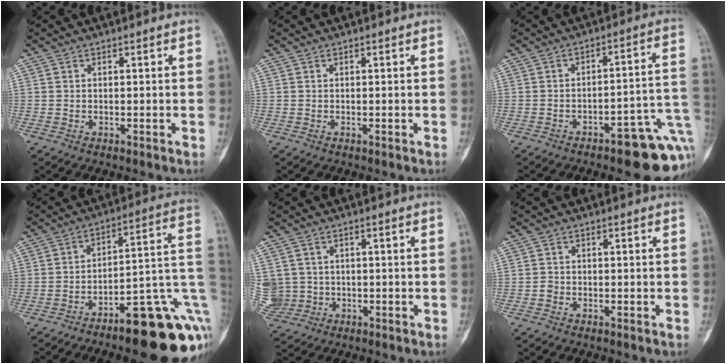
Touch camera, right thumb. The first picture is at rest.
{"total": 0.0}
{"total": 15.6, "force": [-6.6, 5.5, 13.1], "torque": [-0.104, 0.052, -0.073]}
{"total": 20.3, "force": [-8.6, 5.6, 17.6], "torque": [-0.159, 0.077, -0.114]}
{"total": 8.5, "force": [0.2, 8.2, 2.5], "torque": [-0.072, 0.024, 0.022]}
{"total": 1.0, "force": [-0.4, 0.9, 0.3], "torque": [0.000, 0.005, -0.011]}